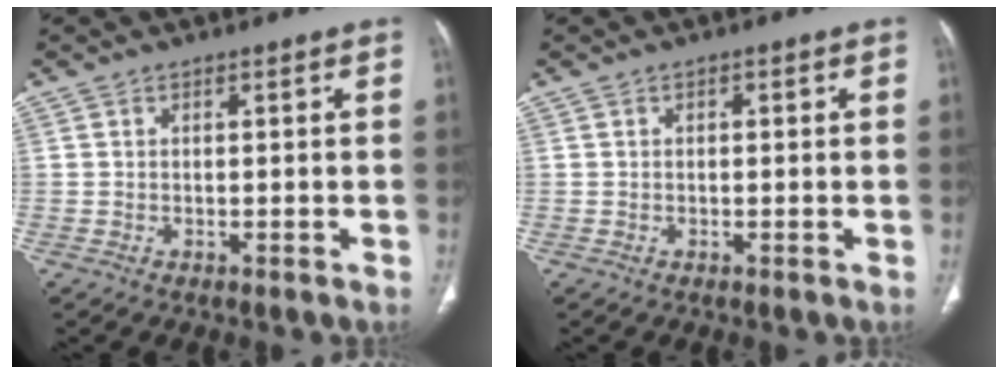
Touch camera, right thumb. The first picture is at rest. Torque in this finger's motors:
{"motor_torque": [-0.25, -0.48, -0.24, 0.05, 0.06]}